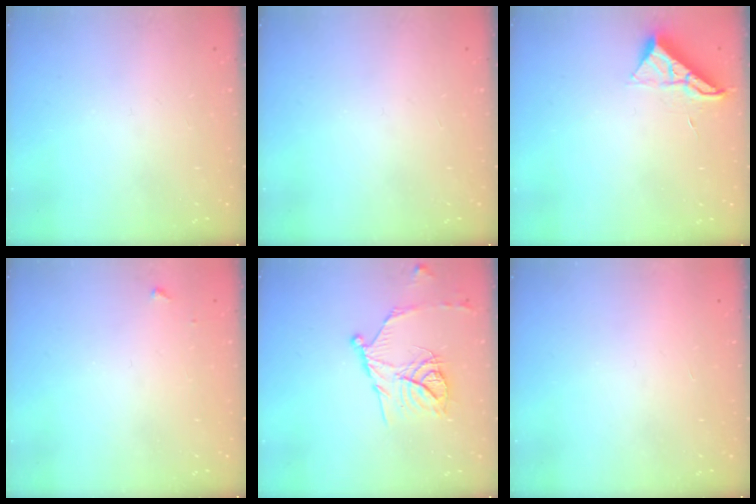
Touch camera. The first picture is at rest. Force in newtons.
{"total": 0.0}
{"total": 7.3, "press": 7.2, "slide": 0.5}
{"total": 3.3, "press": 3.3, "slide": 0.4}
{"total": 15.4, "press": 15.3, "slide": 1.5}
{"total": 1.5, "press": 1.5, "slide": 0.1}